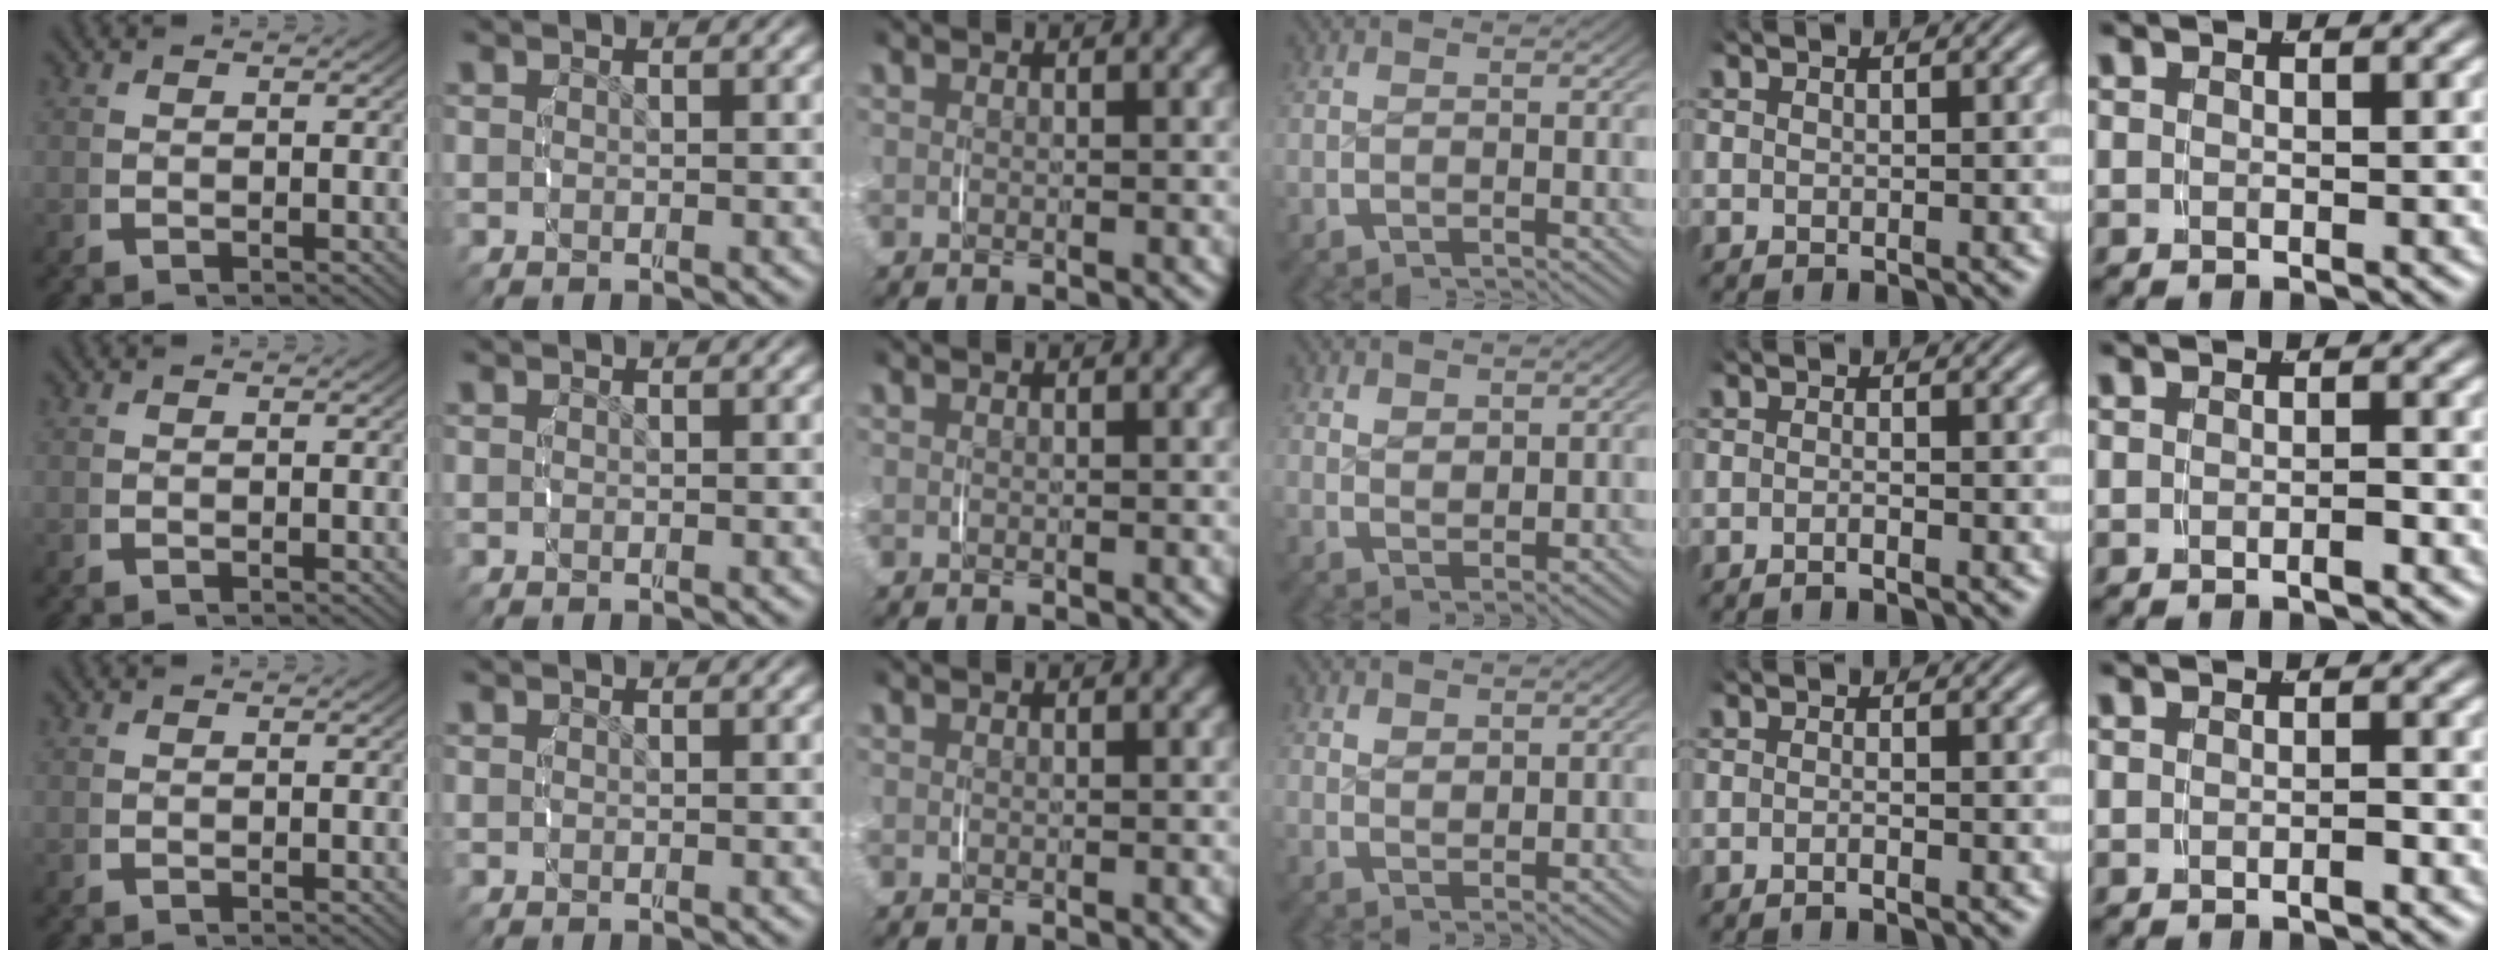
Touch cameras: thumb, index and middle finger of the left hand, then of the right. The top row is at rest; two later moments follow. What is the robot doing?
{"motion": "lift_and_place", "object": "pen bag"}